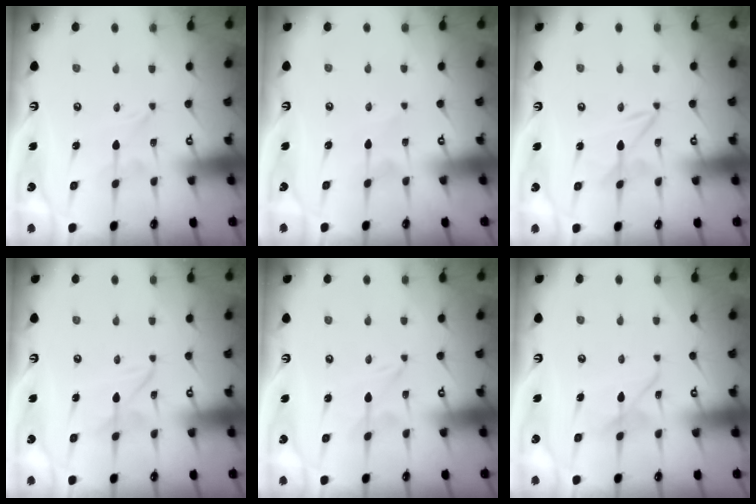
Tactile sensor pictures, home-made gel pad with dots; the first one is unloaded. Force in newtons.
{"total": 0.8, "press": 0.8, "slide": 0.2}
{"total": 1.6, "press": 1.6, "slide": 0.1}
{"total": 2.9, "press": 2.9, "slide": 0.2}
{"total": 0.0}
{"total": 7.3, "press": 7.3, "slide": 0.5}